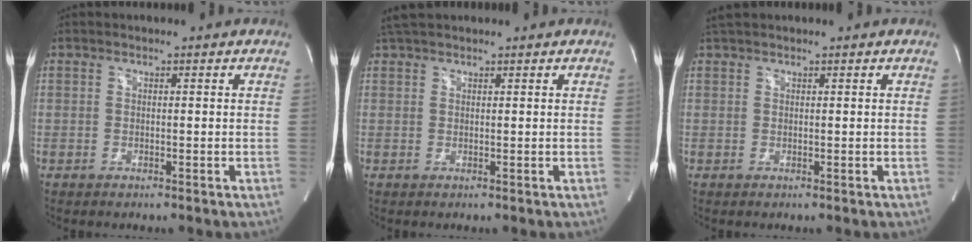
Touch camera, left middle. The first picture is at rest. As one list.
[{"total": 3.4, "force": [3.1, 0.7, 1.4], "torque": [-0.031, 0.029, 0.059]}, {"total": 2.1, "force": [1.9, 0.1, 0.8], "torque": [-0.020, 0.025, 0.039]}]